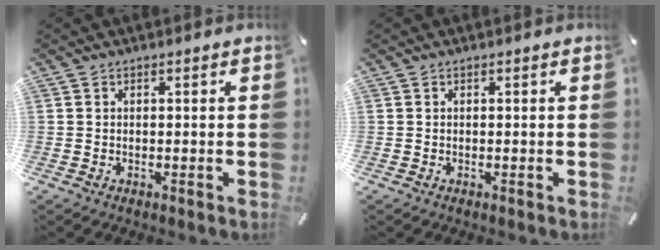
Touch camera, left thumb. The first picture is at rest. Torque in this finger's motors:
{"motor_torque": [0.00, 0.00, 0.00, 0.00, 0.00]}